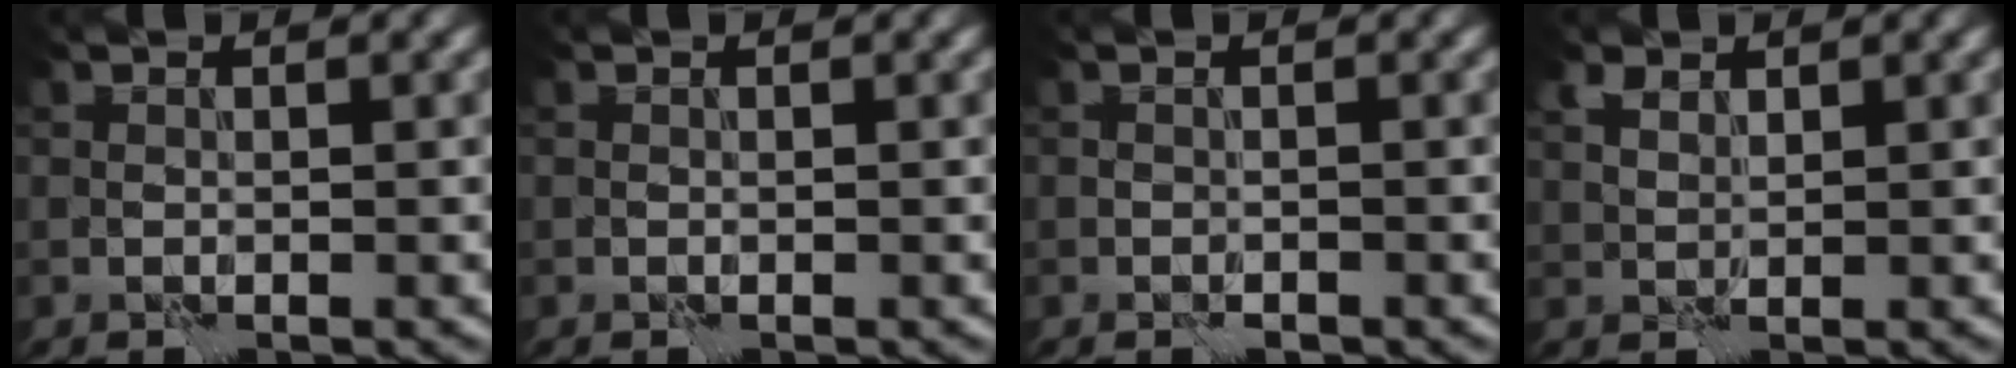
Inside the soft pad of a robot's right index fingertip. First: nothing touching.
{"total": 0.0}
{"total": 0.6, "force": [-0.5, 0.3, 0.2], "torque": [-0.003, 0.000, -0.009]}
{"total": 1.6, "force": [1.4, 0.7, 0.5], "torque": [-0.013, 0.001, 0.028]}